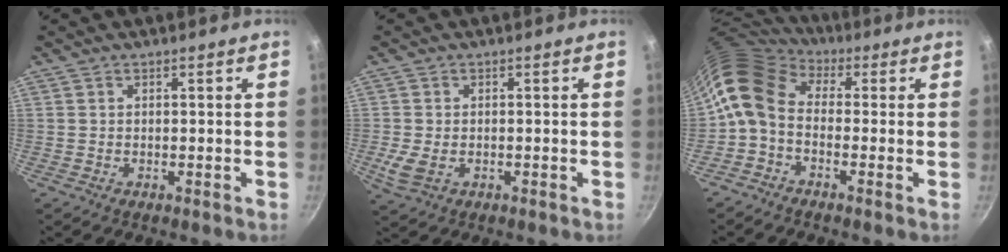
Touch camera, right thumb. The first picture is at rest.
{"total": 4.2, "force": [-0.8, 2.8, 3.0], "torque": [-0.062, -0.007, -0.013]}
{"total": 10.5, "force": [0.0, 7.5, 7.4], "torque": [-0.135, 0.023, -0.024]}